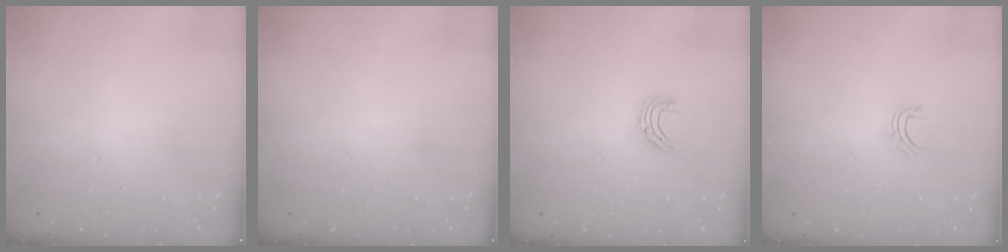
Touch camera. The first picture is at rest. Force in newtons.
{"total": 0.0}
{"total": 5.5, "press": 5.4, "slide": 0.6}
{"total": 3.8, "press": 3.8, "slide": 0.2}